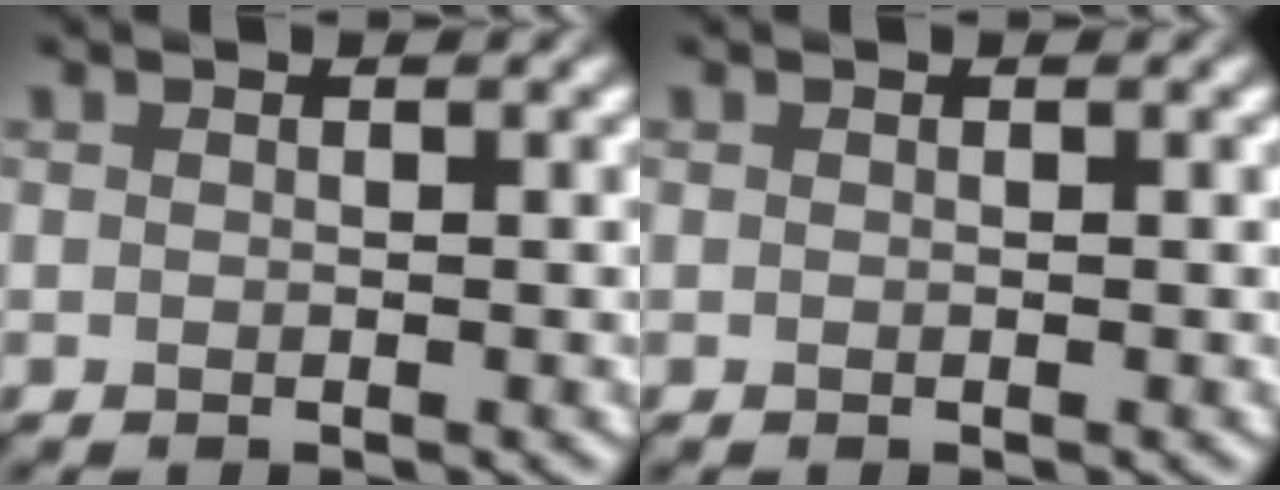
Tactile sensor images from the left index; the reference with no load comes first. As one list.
[{"total": 0.0}]